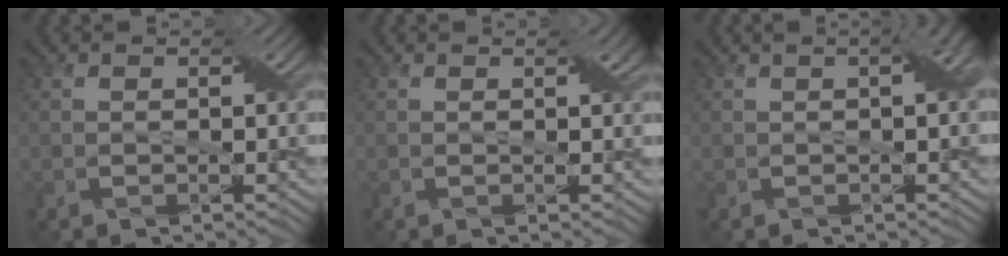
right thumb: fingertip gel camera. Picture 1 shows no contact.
{"total": 1.2, "force": [0.6, 0.2, 1.0], "torque": [-0.015, 0.002, 0.010]}
{"total": 2.7, "force": [0.4, 0.7, 2.6], "torque": [-0.036, 0.015, 0.007]}